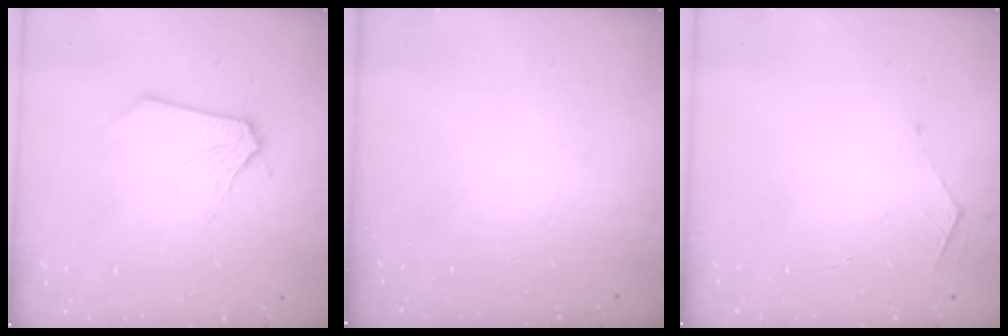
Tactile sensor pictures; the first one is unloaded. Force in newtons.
{"total": 0.0}
{"total": 4.4, "press": 4.3, "slide": 0.6}